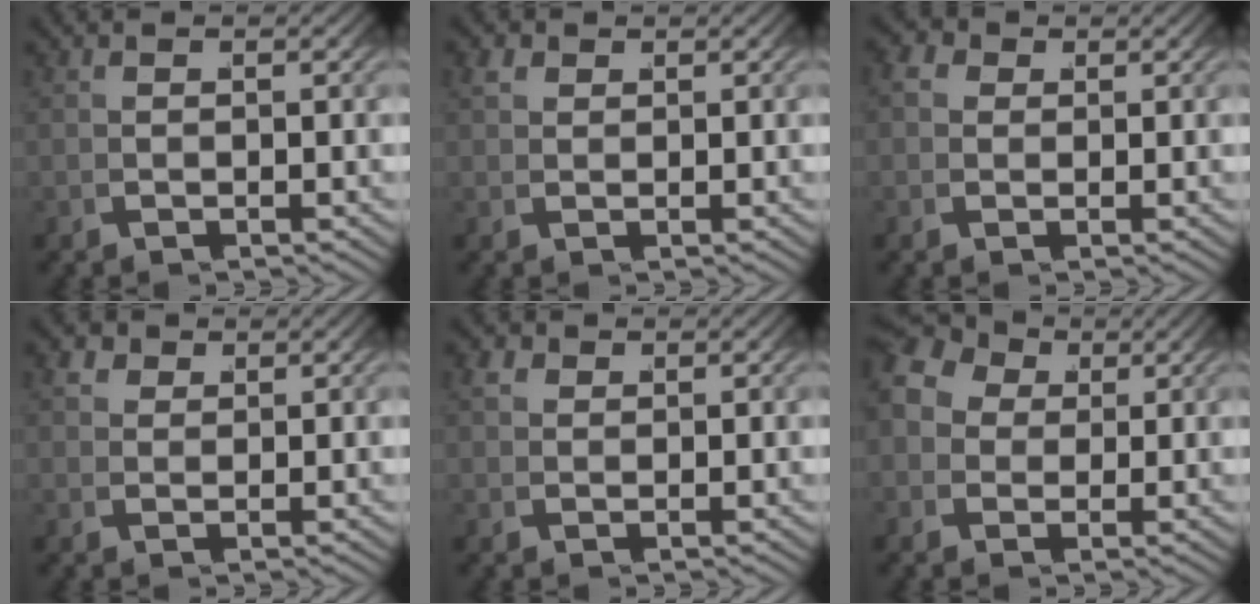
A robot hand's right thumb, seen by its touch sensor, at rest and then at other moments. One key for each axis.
{"total": 1.6, "fx": 0.9, "fy": 1.2, "fz": 0.5, "tx": -0.016, "ty": -0.004, "tz": 0.023}
{"total": 2.6, "fx": 0.8, "fy": 2.3, "fz": 0.9, "tx": -0.022, "ty": 0.002, "tz": 0.008}
{"total": 2.3, "fx": 1.3, "fy": 1.8, "fz": 0.7, "tx": -0.020, "ty": -0.003, "tz": 0.029}
{"total": 1.8, "fx": 0.9, "fy": 1.5, "fz": 0.6, "tx": -0.020, "ty": -0.004, "tz": 0.021}
{"total": 8.2, "fx": 2.5, "fy": 6.5, "fz": 4.3, "tx": -0.081, "ty": 0.008, "tz": 0.030}